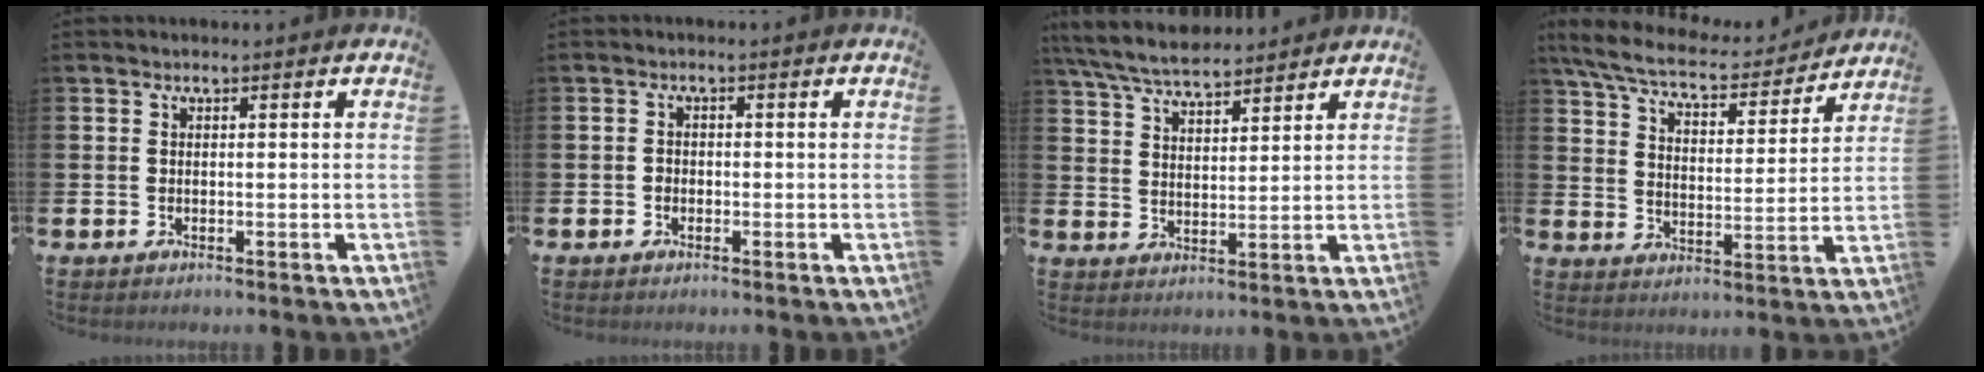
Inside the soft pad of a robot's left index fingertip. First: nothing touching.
{"total": 1.1, "force": [-0.5, 0.9, 0.2], "torque": [-0.006, 0.004, -0.012]}
{"total": 6.5, "force": [6.1, 1.0, 1.8], "torque": [-0.061, -0.023, 0.114]}
{"total": 7.8, "force": [7.1, 1.5, 2.9], "torque": [-0.091, -0.046, 0.121]}